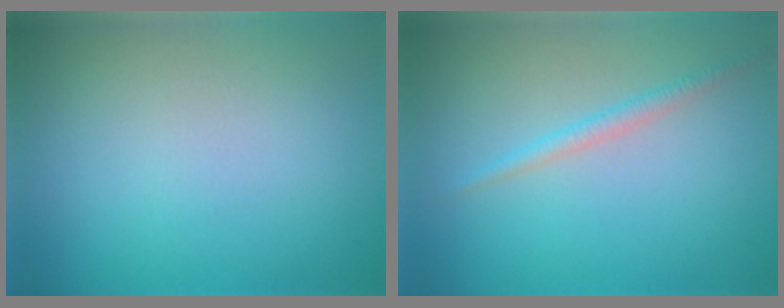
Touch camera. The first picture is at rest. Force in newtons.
{"total": 1.4, "press": 1.4, "slide": 0.0}